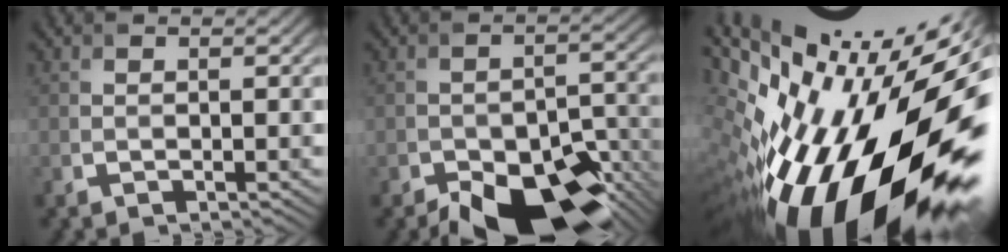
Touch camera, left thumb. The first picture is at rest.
{"total": 13.2, "force": [-9.1, 5.7, 7.7], "torque": [-0.111, -0.021, -0.136]}
{"total": 21.2, "force": [-4.5, 7.4, 19.3], "torque": [-0.340, -0.052, -0.086]}